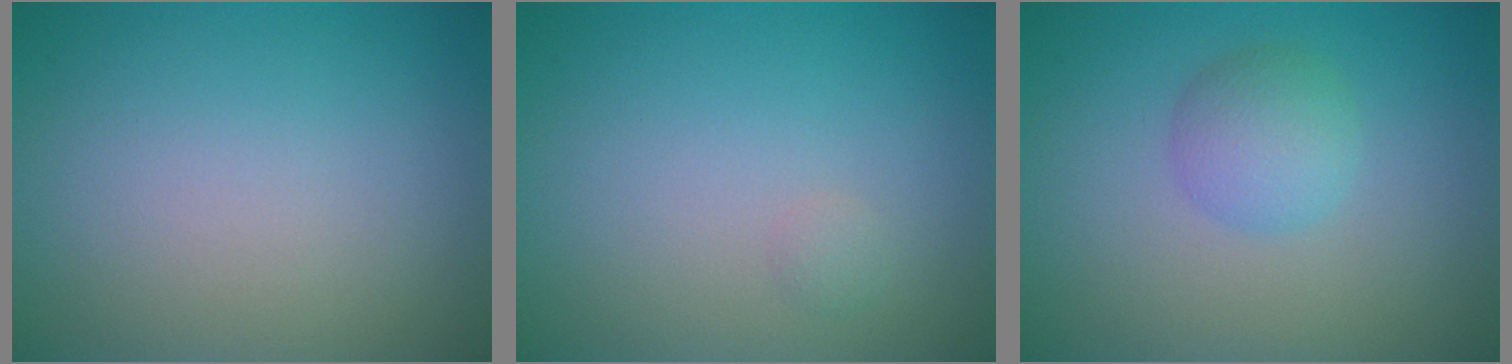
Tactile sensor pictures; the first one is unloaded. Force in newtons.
{"total": 0.5, "press": 0.5, "slide": 0.0}
{"total": 2.7, "press": 2.7, "slide": 0.0}